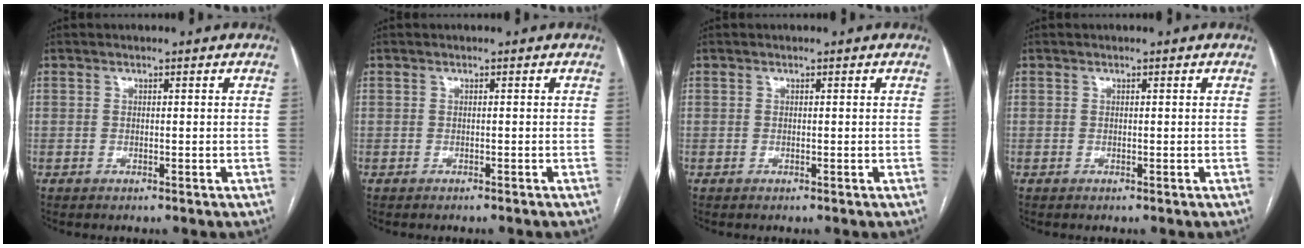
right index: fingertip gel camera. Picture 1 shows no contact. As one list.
[{"total": 1.2, "force": [-1.1, 0.1, 0.5], "torque": [-0.008, -0.001, -0.014]}, {"total": 0.0}, {"total": 0.0}]